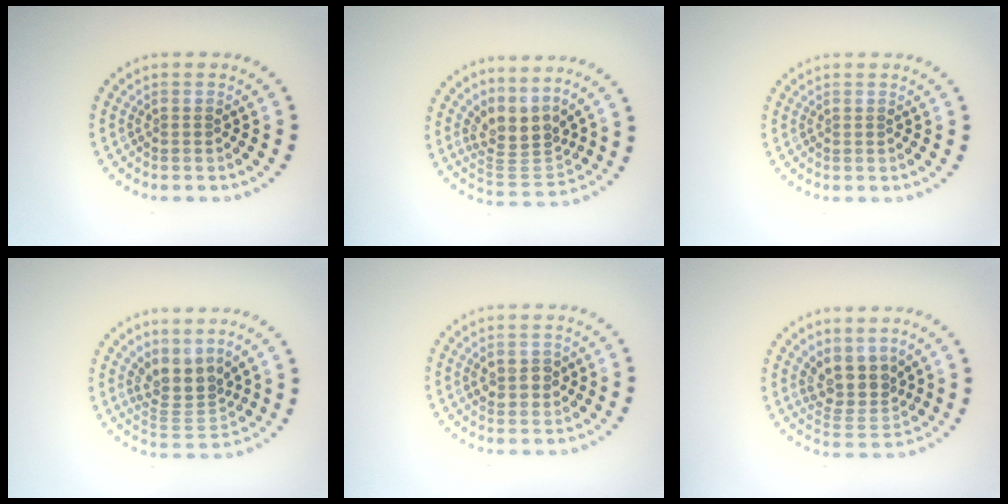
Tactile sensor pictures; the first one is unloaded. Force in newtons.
{"total": 3.7, "press": 2.6, "slide": 2.6}
{"total": 0.0}
{"total": 3.5, "press": 2.6, "slide": 2.4}
{"total": 1.9, "press": 1.9, "slide": 0.3}
{"total": 3.8, "press": 3.0, "slide": 2.3}